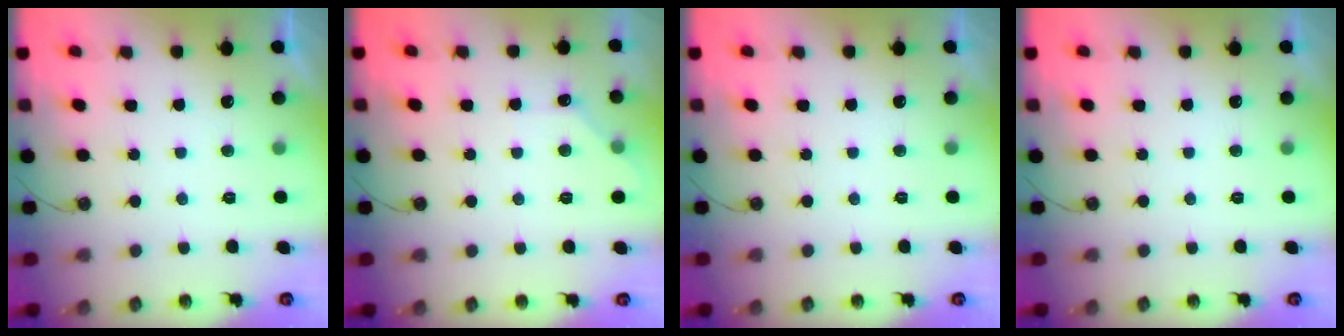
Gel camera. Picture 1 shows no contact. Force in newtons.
{"total": 4.0, "press": 4.0, "slide": 0.5}
{"total": 0.0}
{"total": 0.0}